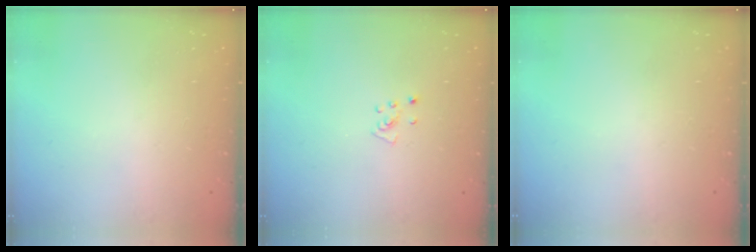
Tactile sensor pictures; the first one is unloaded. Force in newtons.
{"total": 3.8, "press": 3.8, "slide": 0.4}
{"total": 0.0}